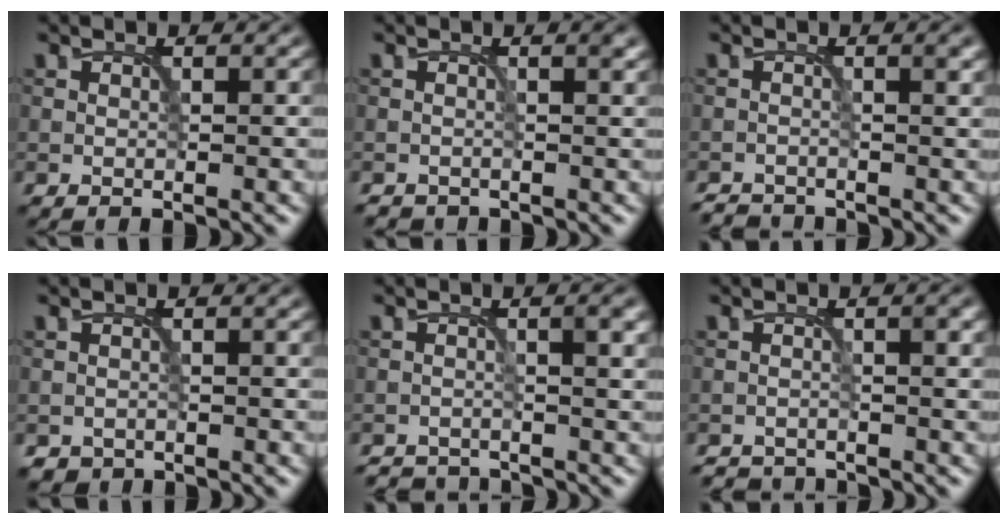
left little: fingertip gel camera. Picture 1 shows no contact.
{"total": 0.9, "force": [-0.6, 0.4, 0.4], "torque": [-0.006, -0.007, -0.011]}
{"total": 1.9, "force": [-1.6, 0.5, 0.9], "torque": [-0.015, -0.005, -0.032]}
{"total": 0.9, "force": [-0.8, 0.4, -0.2], "torque": [0.007, -0.004, -0.013]}
{"total": 3.0, "force": [-2.5, 0.7, 1.6], "torque": [-0.019, -0.003, -0.048]}
{"total": 2.3, "force": [-2.2, 0.5, 0.6], "torque": [-0.008, -0.002, -0.040]}